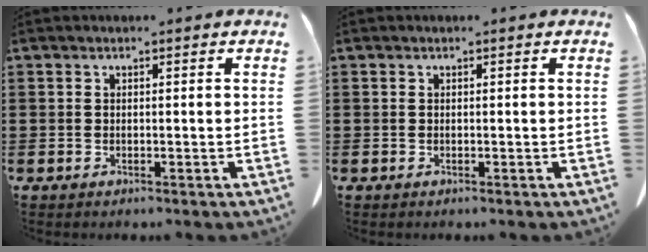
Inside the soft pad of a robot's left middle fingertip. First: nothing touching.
{"total": 0.0}